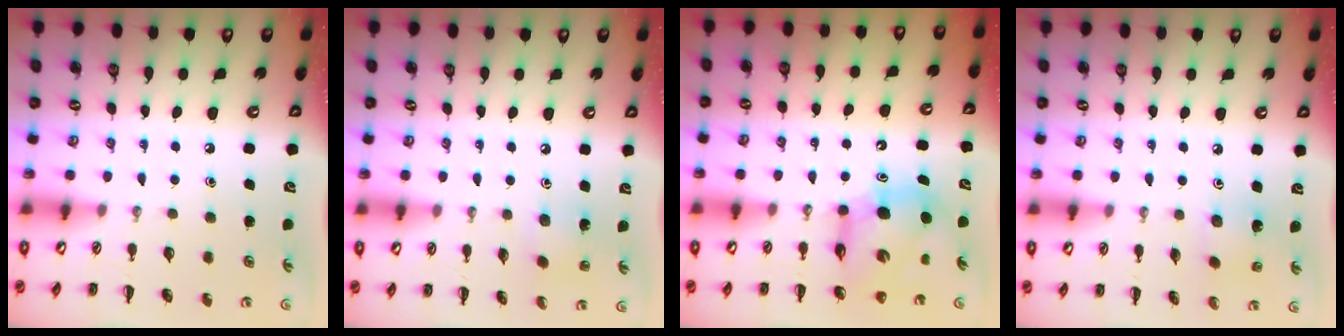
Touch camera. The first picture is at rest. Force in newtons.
{"total": 2.0, "press": 1.9, "slide": 0.5}
{"total": 8.6, "press": 8.2, "slide": 2.5}
{"total": 2.7, "press": 2.6, "slide": 0.7}